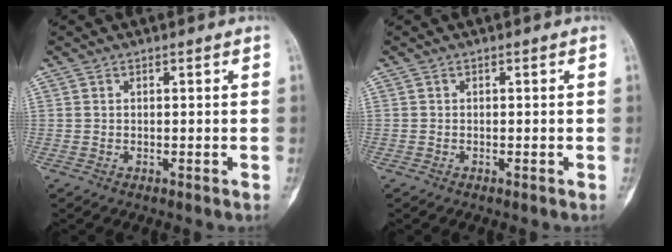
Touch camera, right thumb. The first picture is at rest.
{"total": 0.0}